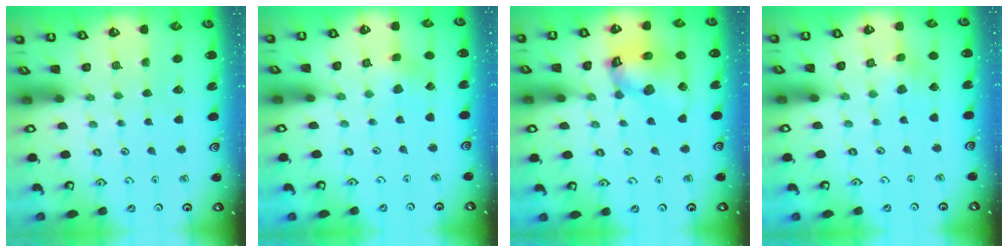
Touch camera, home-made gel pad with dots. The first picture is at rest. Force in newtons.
{"total": 1.6, "press": 1.6, "slide": 0.1}
{"total": 14.7, "press": 14.5, "slide": 2.1}
{"total": 3.8, "press": 3.8, "slide": 0.4}